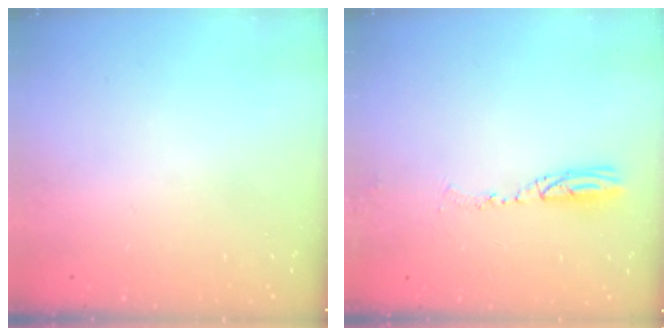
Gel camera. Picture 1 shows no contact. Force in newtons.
{"total": 5.9, "press": 5.8, "slide": 0.9}